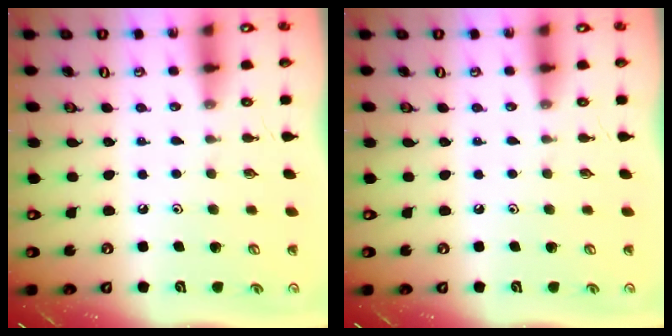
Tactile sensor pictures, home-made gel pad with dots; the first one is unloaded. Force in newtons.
{"total": 0.0}